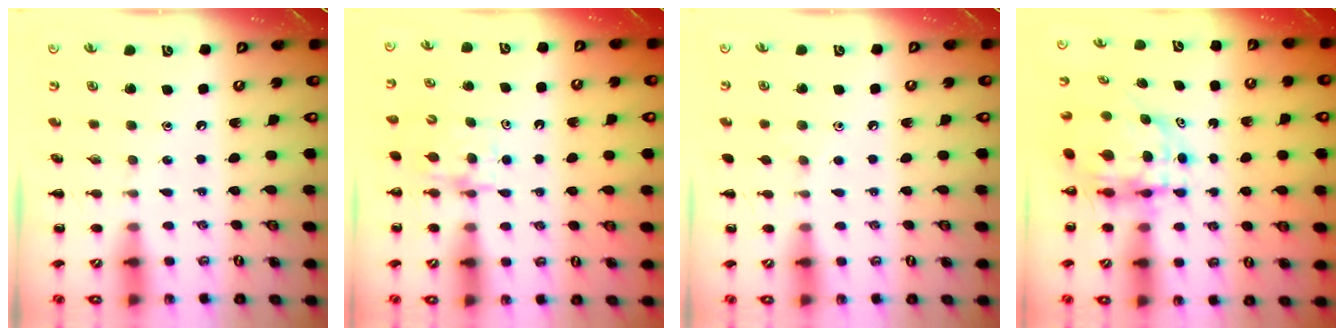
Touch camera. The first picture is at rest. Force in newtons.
{"total": 4.5, "press": 4.5, "slide": 0.5}
{"total": 3.4, "press": 3.1, "slide": 1.3}
{"total": 6.5, "press": 6.3, "slide": 1.5}